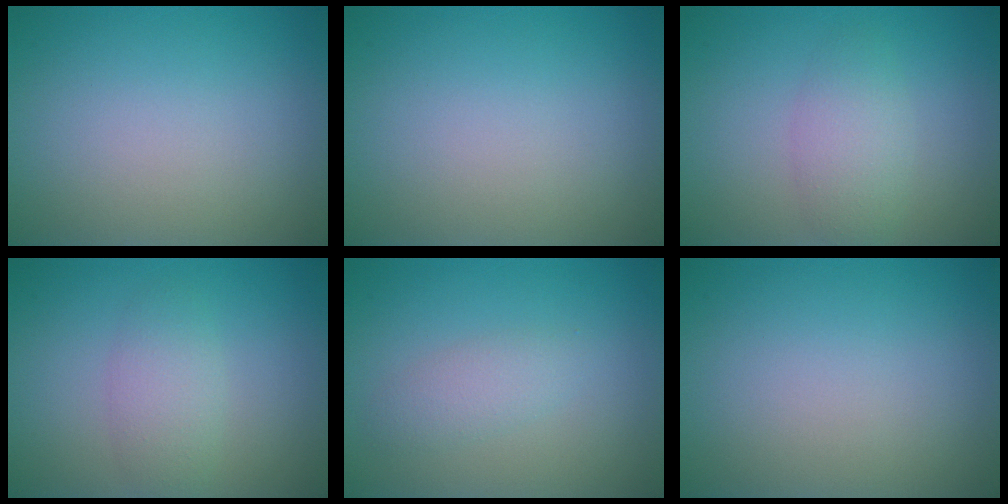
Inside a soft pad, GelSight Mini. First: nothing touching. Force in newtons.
{"total": 0.0}
{"total": 2.7, "press": 2.7, "slide": 0.1}
{"total": 2.4, "press": 2.4, "slide": 0.1}
{"total": 1.8, "press": 1.8, "slide": 0.0}
{"total": 0.0}